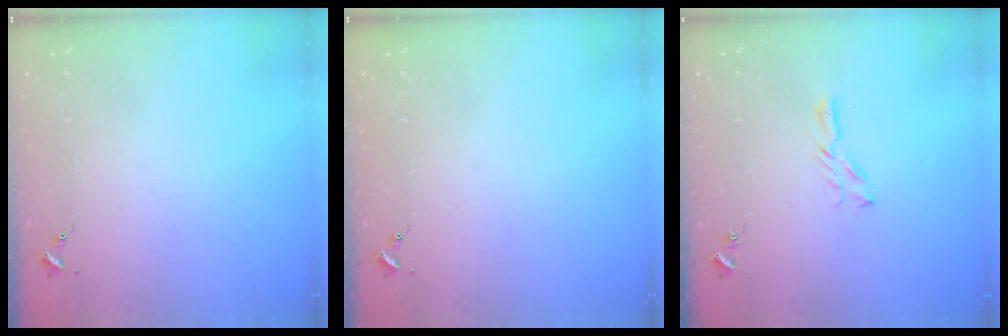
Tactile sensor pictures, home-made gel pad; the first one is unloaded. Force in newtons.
{"total": 0.0}
{"total": 5.9, "press": 5.9, "slide": 0.1}